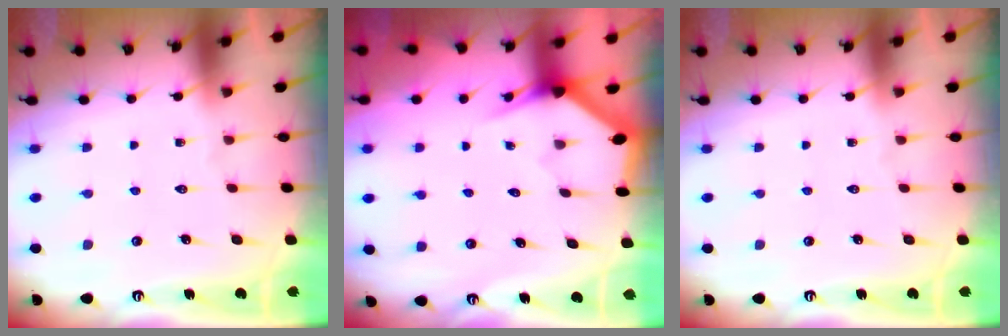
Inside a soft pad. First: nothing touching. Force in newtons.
{"total": 3.0, "press": 3.0, "slide": 0.2}
{"total": 0.0}